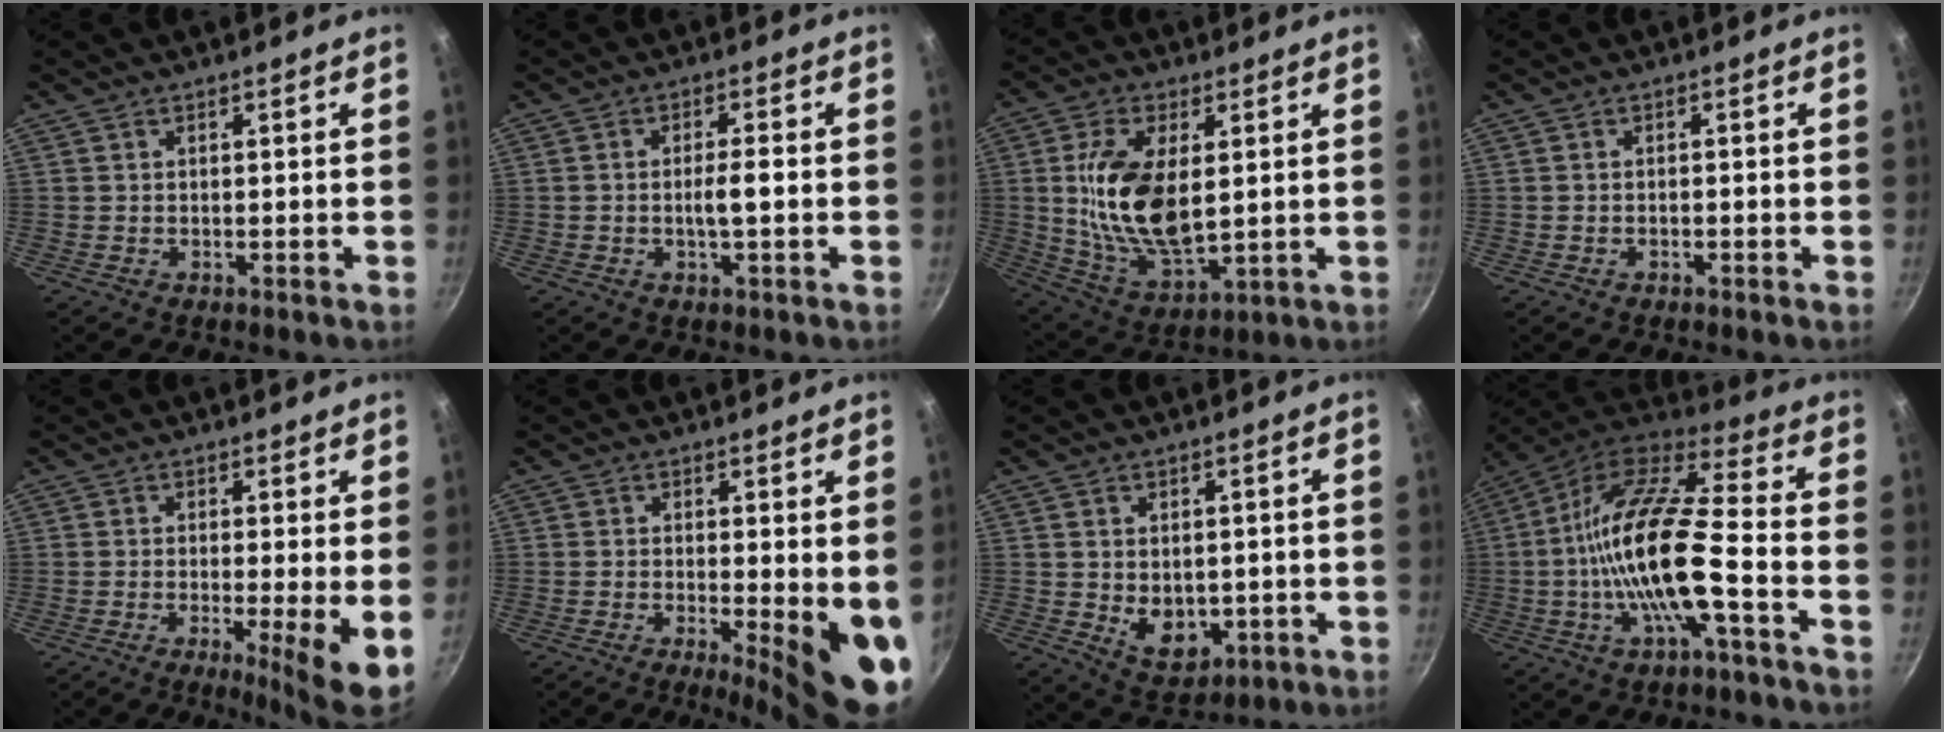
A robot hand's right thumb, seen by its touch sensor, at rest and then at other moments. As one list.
[{"total": 3.7, "force": [-0.6, 0.7, 3.6], "torque": [-0.064, 0.010, -0.011]}, {"total": 16.7, "force": [2.2, 8.6, 14.2], "torque": [-0.260, -0.013, 0.050]}, {"total": 0.6, "force": [-0.4, 0.3, 0.3], "torque": [-0.011, 0.006, -0.007]}, {"total": 7.4, "force": [-1.2, 0.7, 7.3], "torque": [-0.110, -0.012, -0.018]}, {"total": 10.5, "force": [-1.3, 2.8, 10.0], "torque": [-0.115, -0.018, -0.011]}, {"total": 7.7, "force": [-0.6, 5.5, 5.3], "torque": [-0.064, -0.013, 0.008]}, {"total": 19.7, "force": [-4.8, 5.6, 18.2], "torque": [-0.338, 0.040, -0.106]}]